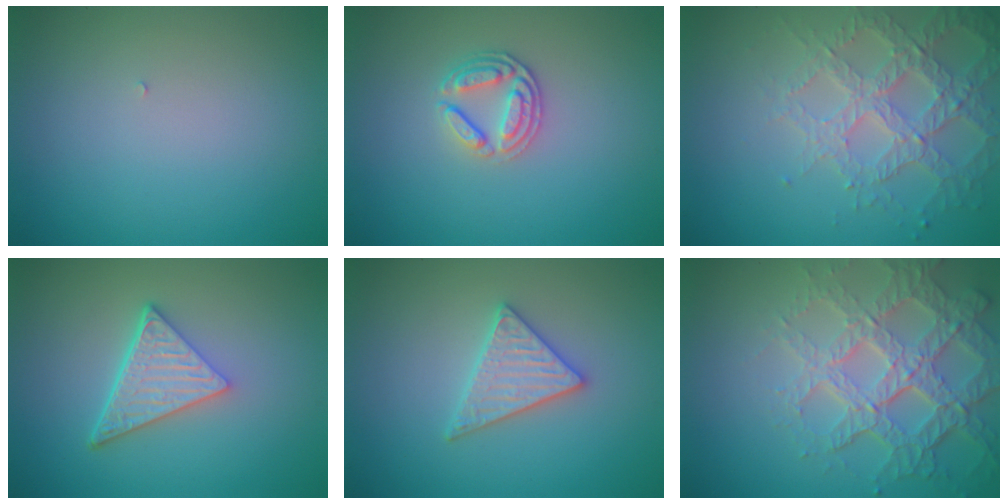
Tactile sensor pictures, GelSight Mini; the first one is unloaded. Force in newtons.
{"total": 2.6, "press": 2.4, "slide": 1.0}
{"total": 4.4, "press": 4.1, "slide": 1.6}
{"total": 4.9, "press": 3.4, "slide": 3.5}
{"total": 3.3, "press": 3.3, "slide": 0.5}
{"total": 7.4, "press": 5.2, "slide": 5.2}